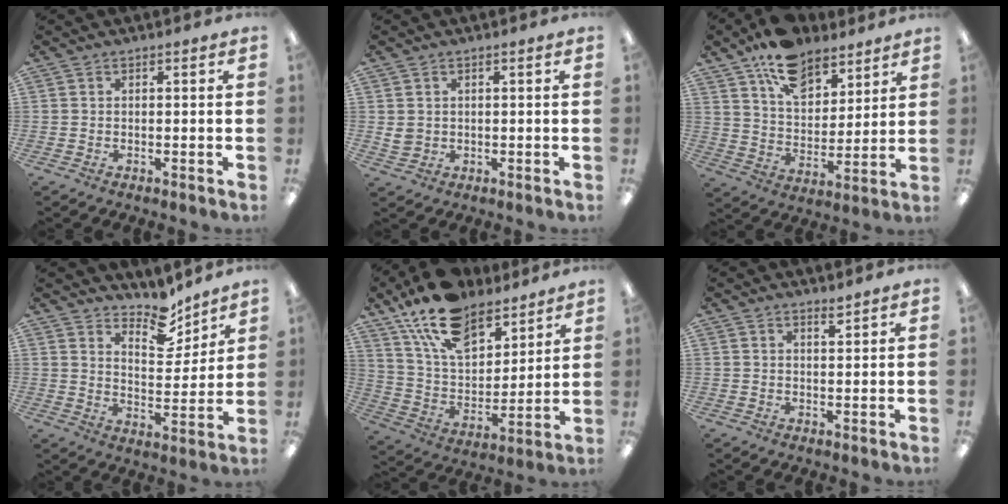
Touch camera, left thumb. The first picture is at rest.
{"total": 2.8, "force": [1.2, 2.4, 0.9], "torque": [-0.010, 0.000, 0.021]}
{"total": 14.3, "force": [10.6, 7.6, 6.0], "torque": [-0.094, -0.058, 0.194]}
{"total": 10.1, "force": [8.6, 3.9, 3.5], "torque": [-0.042, -0.064, 0.154]}
{"total": 18.8, "force": [13.9, 9.2, 8.7], "torque": [-0.169, -0.073, 0.252]}
{"total": 2.0, "force": [1.9, 0.3, 0.7], "torque": [-0.008, -0.008, 0.033]}